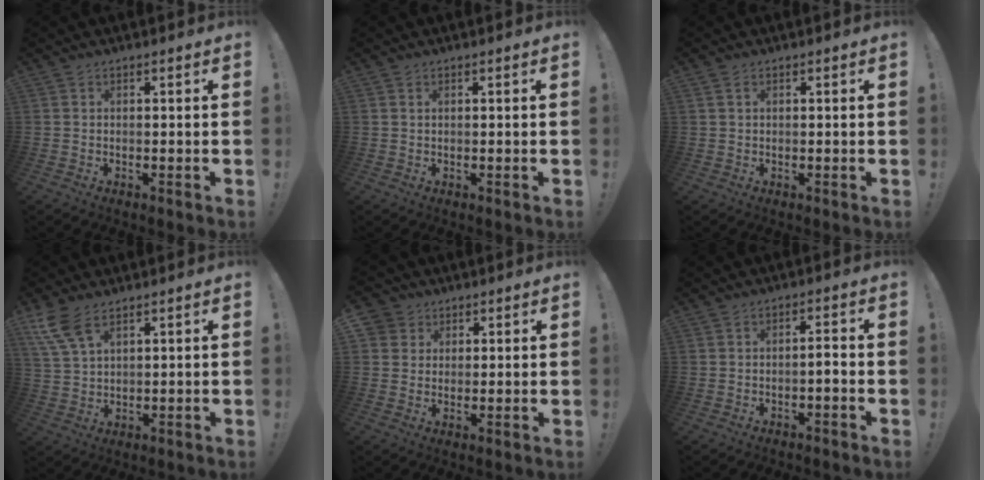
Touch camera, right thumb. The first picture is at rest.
{"total": 0.6, "force": [0.5, 0.3, 0.2], "torque": [0.005, -0.003, 0.008]}
{"total": 1.4, "force": [0.6, 0.9, 0.8], "torque": [-0.017, 0.003, 0.012]}
{"total": 8.6, "force": [5.5, 3.7, 5.4], "torque": [-0.110, -0.018, 0.108]}
{"total": 4.6, "force": [2.4, 3.9, 0.6], "torque": [-0.010, -0.012, 0.046]}
{"total": 2.3, "force": [-0.9, 0.6, 2.1], "torque": [-0.036, 0.001, -0.018]}